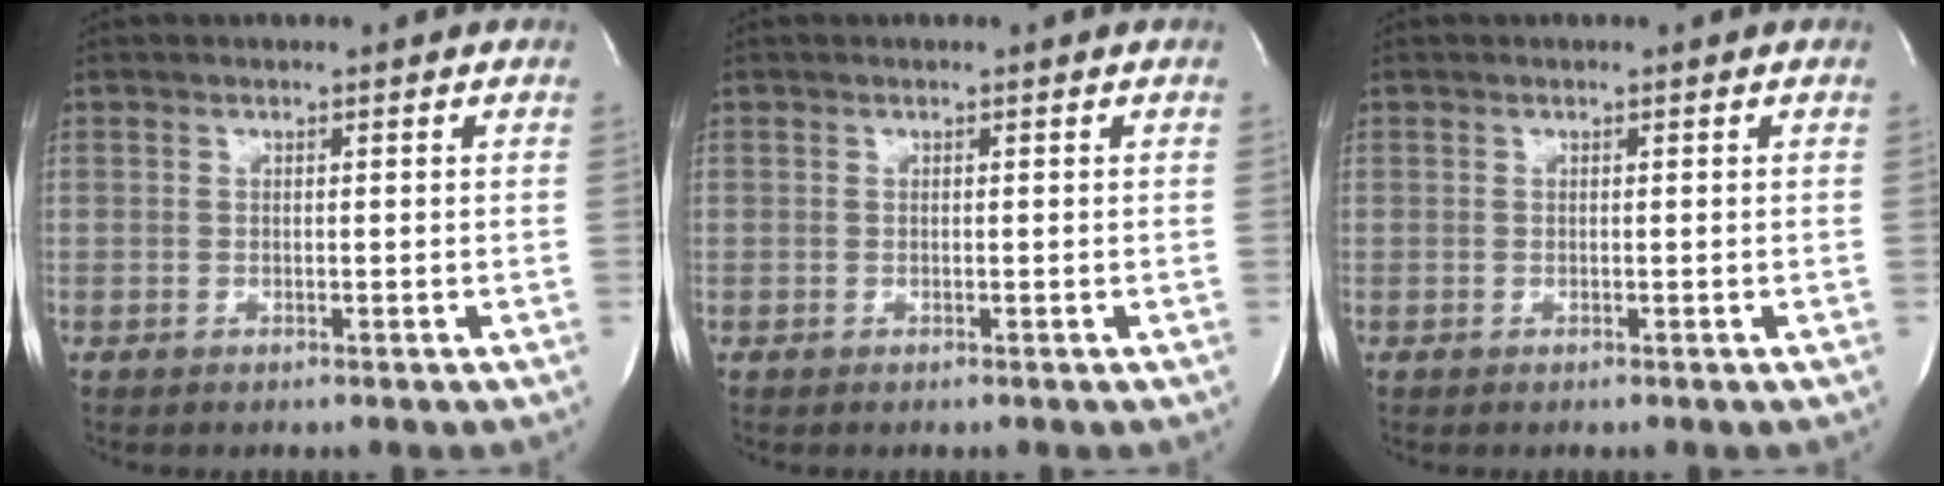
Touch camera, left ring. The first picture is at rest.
{"total": 0.0}
{"total": 0.0}